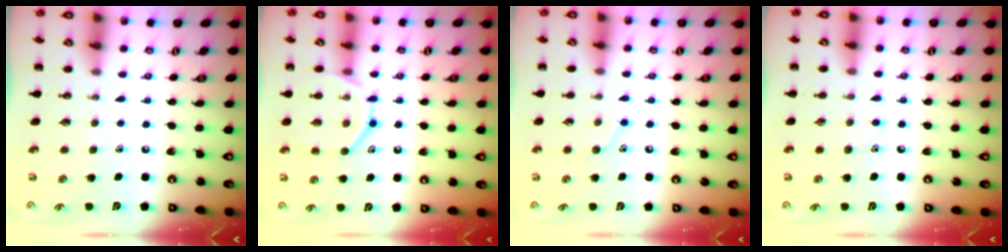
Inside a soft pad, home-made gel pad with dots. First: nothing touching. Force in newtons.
{"total": 11.6, "press": 11.5, "slide": 1.1}
{"total": 8.3, "press": 8.1, "slide": 1.8}
{"total": 4.2, "press": 4.0, "slide": 1.3}